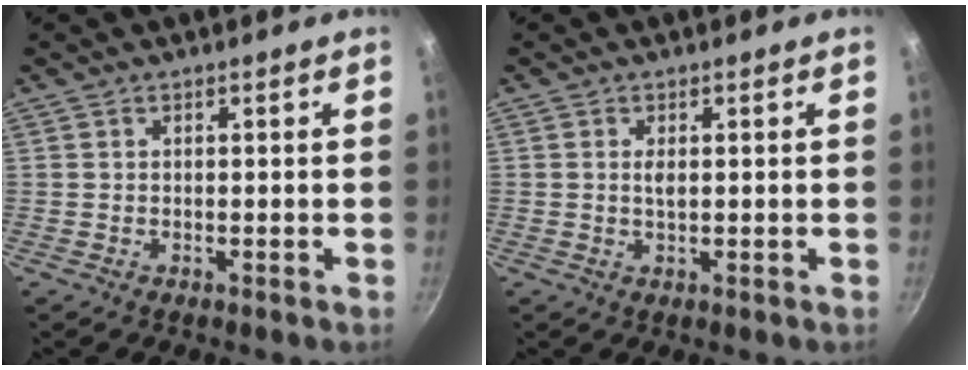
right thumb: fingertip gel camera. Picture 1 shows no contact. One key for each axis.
{"total": 1.5, "fx": 0.3, "fy": 0.7, "fz": 1.3, "tx": -0.025, "ty": 0.000, "tz": 0.006}